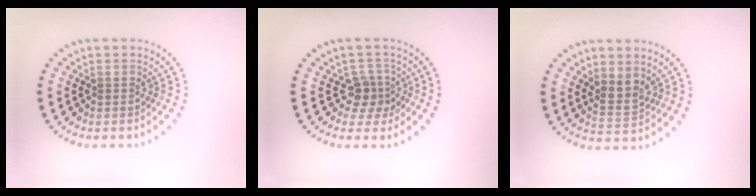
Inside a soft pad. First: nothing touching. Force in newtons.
{"total": 2.4, "press": 1.9, "slide": 1.5}
{"total": 2.3, "press": 2.0, "slide": 1.2}